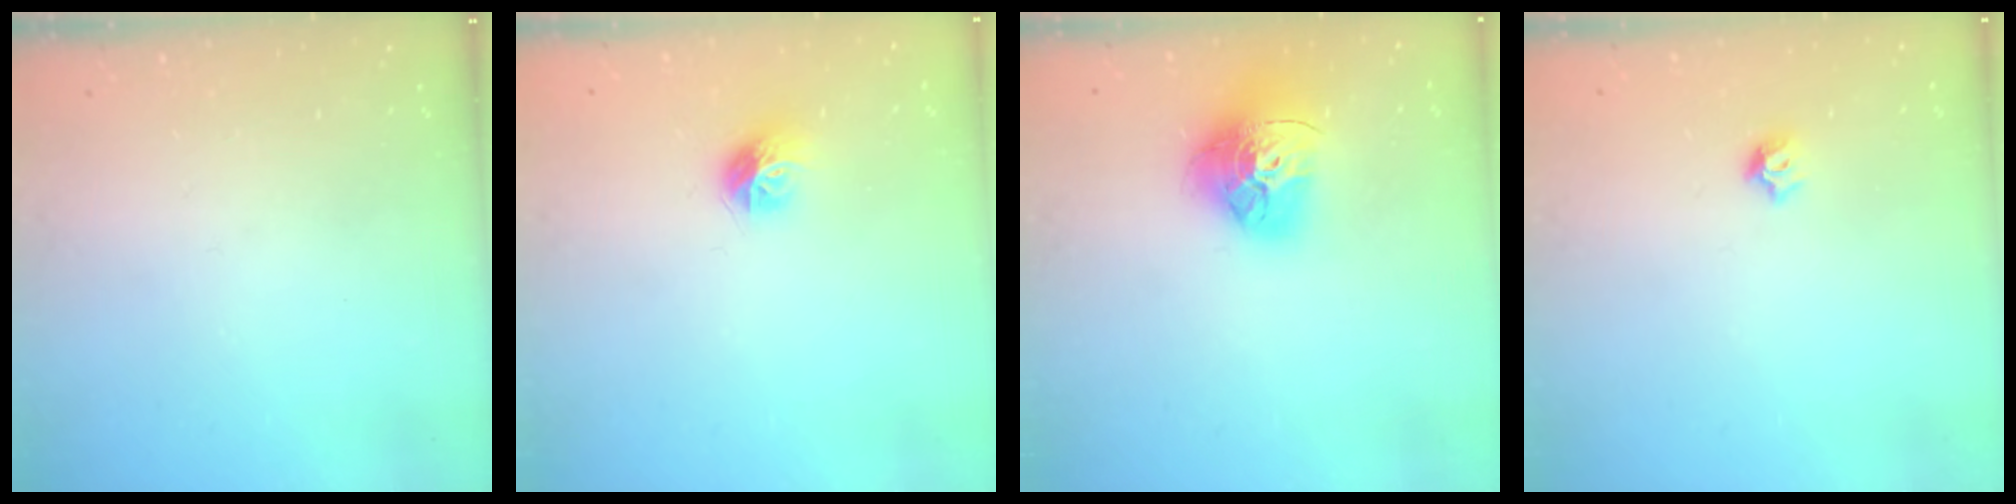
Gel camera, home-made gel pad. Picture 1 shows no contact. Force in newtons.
{"total": 8.8, "press": 8.8, "slide": 0.4}
{"total": 18.0, "press": 17.9, "slide": 1.8}
{"total": 5.7, "press": 5.6, "slide": 0.7}